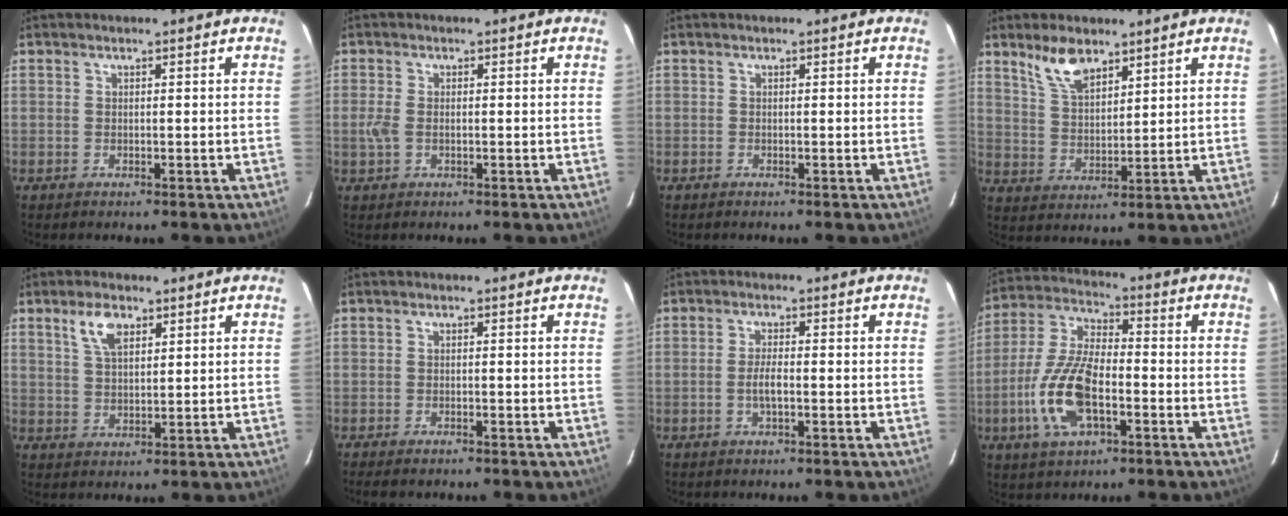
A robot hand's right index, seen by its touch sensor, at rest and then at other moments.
{"total": 2.4, "force": [-0.3, 1.4, 2.0], "torque": [-0.045, 0.001, -0.005]}
{"total": 0.0}
{"total": 7.6, "force": [5.5, 3.1, 4.2], "torque": [-0.077, 0.008, 0.113]}
{"total": 5.5, "force": [3.1, 2.6, 3.7], "torque": [-0.070, 0.010, 0.061]}
{"total": 3.1, "force": [-2.7, 0.8, 1.4], "torque": [-0.035, -0.012, -0.045]}
{"total": 2.7, "force": [-0.8, 0.6, 2.5], "torque": [-0.051, 0.002, -0.014]}
{"total": 14.0, "force": [-4.5, 6.2, 11.7], "torque": [-0.254, 0.002, -0.084]}